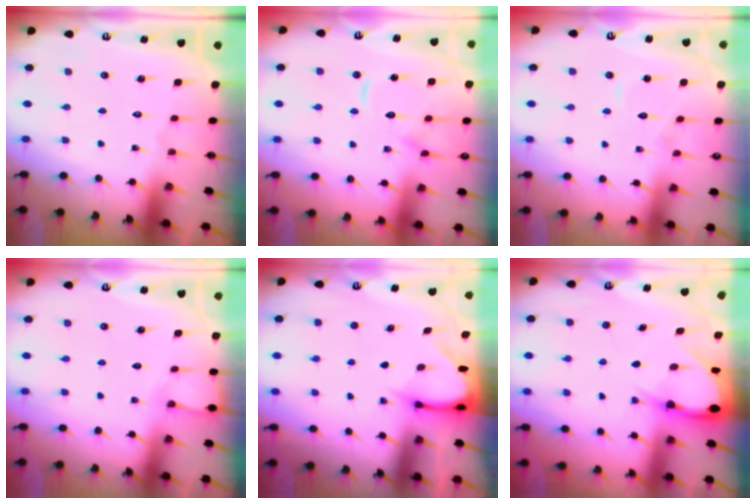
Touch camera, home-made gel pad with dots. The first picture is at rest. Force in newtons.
{"total": 10.7, "press": 10.7, "slide": 1.1}
{"total": 4.7, "press": 4.6, "slide": 0.6}
{"total": 3.1, "press": 3.1, "slide": 0.5}
{"total": 3.3, "press": 3.3, "slide": 0.3}
{"total": 5.0, "press": 5.0, "slide": 0.8}